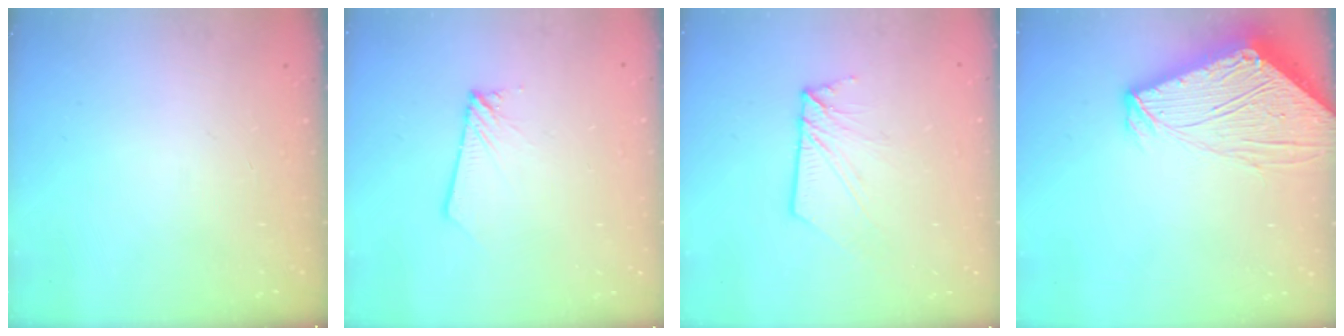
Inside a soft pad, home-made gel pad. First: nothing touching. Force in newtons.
{"total": 1.8, "press": 1.8, "slide": 0.2}
{"total": 5.5, "press": 5.5, "slide": 0.1}
{"total": 13.1, "press": 13.0, "slide": 1.8}